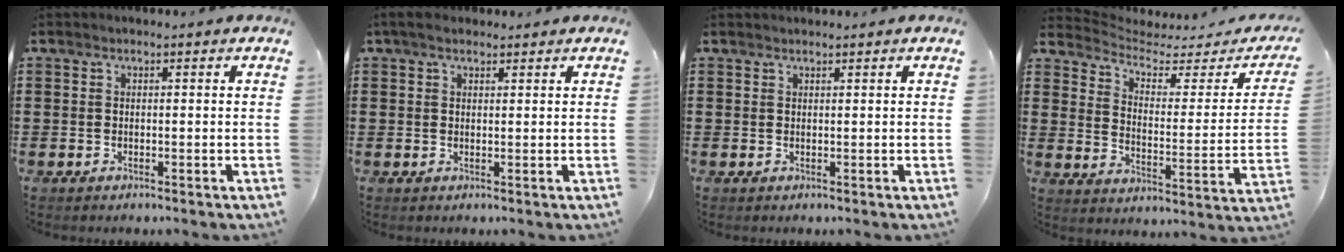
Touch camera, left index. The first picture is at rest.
{"total": 2.0, "force": [1.4, 0.9, 1.0], "torque": [-0.024, 0.007, 0.026]}
{"total": 0.8, "force": [0.8, 0.0, 0.1], "torque": [-0.003, -0.001, 0.017]}
{"total": 3.3, "force": [2.7, 1.2, 1.4], "torque": [-0.049, -0.023, 0.038]}